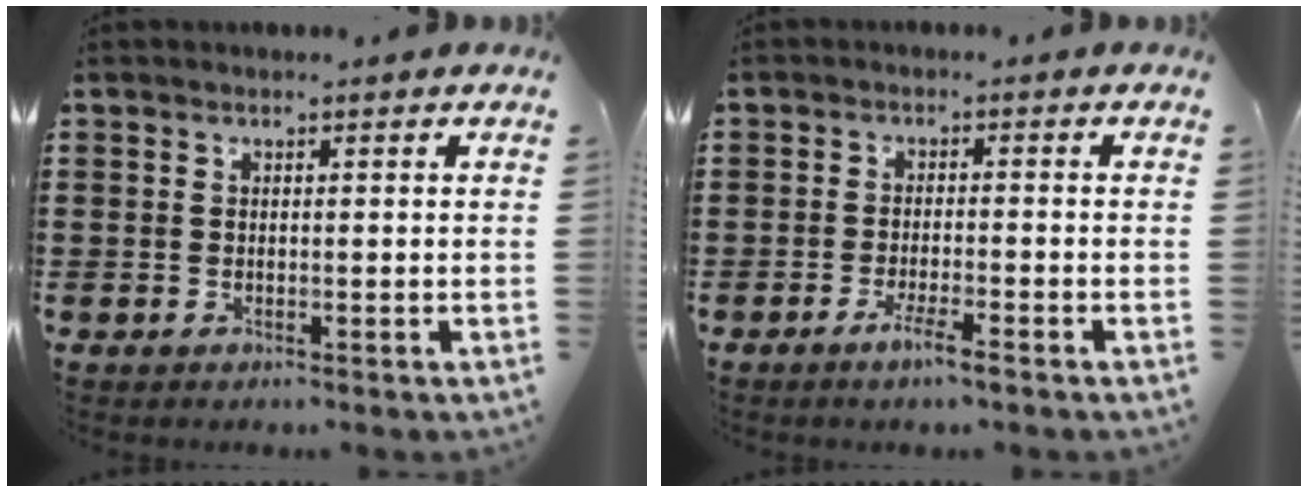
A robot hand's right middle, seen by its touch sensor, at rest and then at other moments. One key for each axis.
{"total": 3.1, "fx": -2.0, "fy": 0.1, "fz": 2.3, "tx": -0.037, "ty": 0.001, "tz": -0.036}